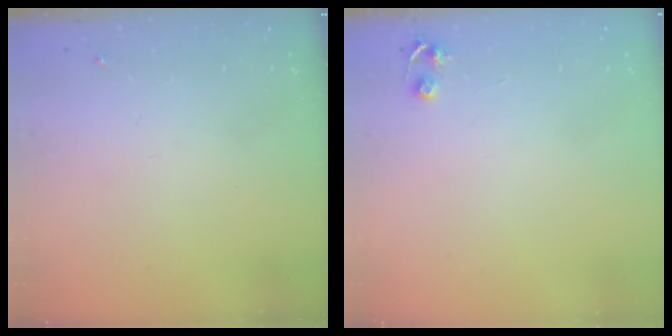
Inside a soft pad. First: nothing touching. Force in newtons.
{"total": 4.8, "press": 4.8, "slide": 0.6}